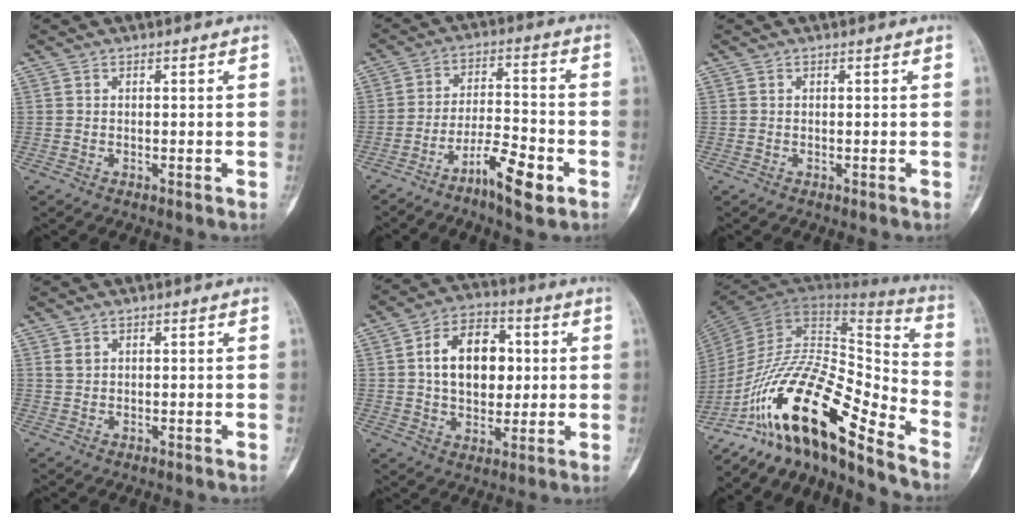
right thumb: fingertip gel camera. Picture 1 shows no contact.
{"total": 9.2, "force": [-5.3, 2.2, 7.2], "torque": [-0.121, 0.031, -0.094]}
{"total": 0.0}
{"total": 1.3, "force": [0.8, 0.8, 0.6], "torque": [-0.006, 0.000, 0.019]}
{"total": 14.3, "force": [2.3, 9.6, 10.4], "torque": [-0.127, 0.008, 0.034]}
{"total": 22.3, "force": [-15.3, 5.9, 15.1], "torque": [-0.270, 0.097, -0.273]}